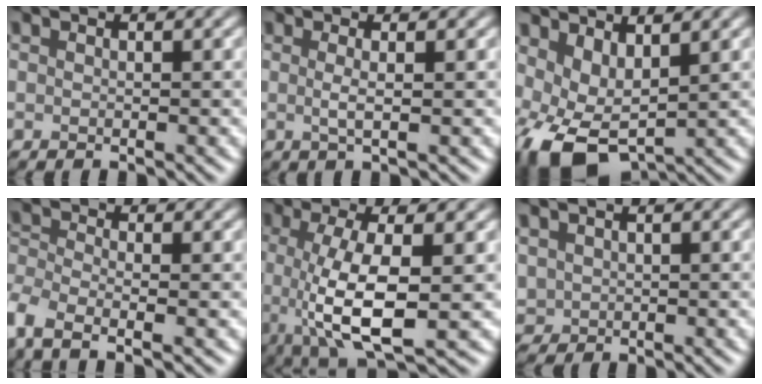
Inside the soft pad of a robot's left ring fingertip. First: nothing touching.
{"total": 2.1, "force": [0.2, 0.5, 2.1], "torque": [-0.032, 0.000, -0.008]}
{"total": 6.1, "force": [-1.0, 3.6, 4.8], "torque": [-0.109, -0.014, -0.008]}
{"total": 5.1, "force": [-3.1, 2.2, 3.4], "torque": [-0.086, -0.017, -0.059]}
{"total": 7.2, "force": [-1.6, 1.9, 6.7], "torque": [-0.122, -0.005, -0.020]}
{"total": 1.2, "force": [0.6, 1.0, 0.4], "torque": [-0.022, 0.002, 0.029]}